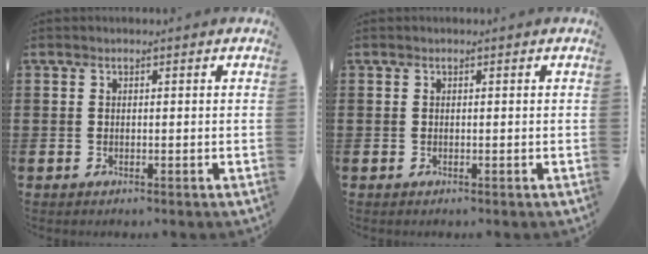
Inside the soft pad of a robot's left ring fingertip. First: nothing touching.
{"total": 0.0}